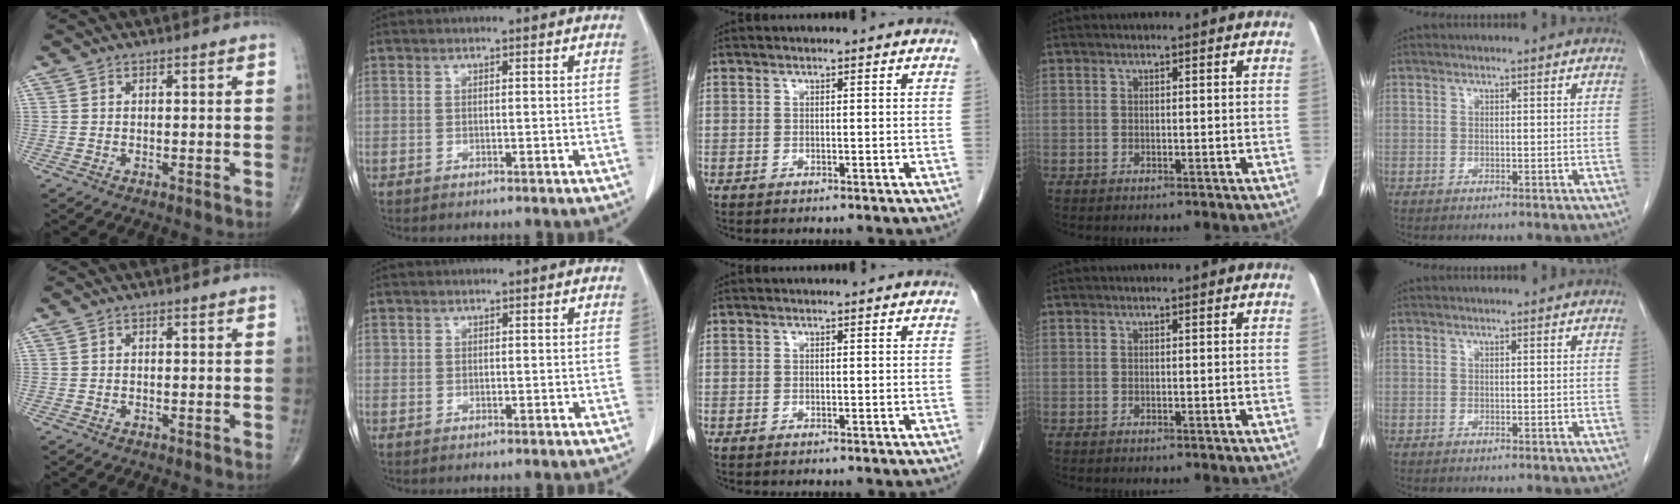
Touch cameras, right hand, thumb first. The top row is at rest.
{"index": {"total": 0.9, "force": [0.4, 0.8, 0.3], "torque": [0.004, 0.000, 0.005]}}